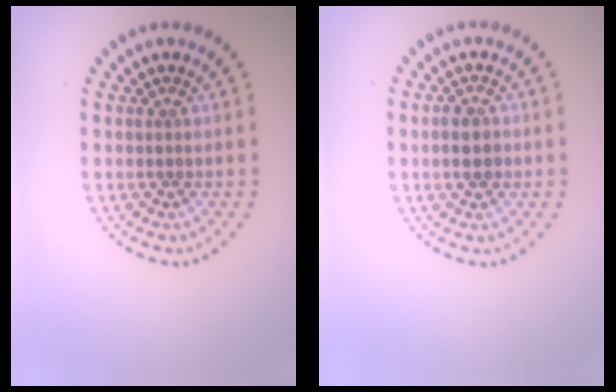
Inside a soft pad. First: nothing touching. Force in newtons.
{"total": 2.1, "press": 2.0, "slide": 0.2}